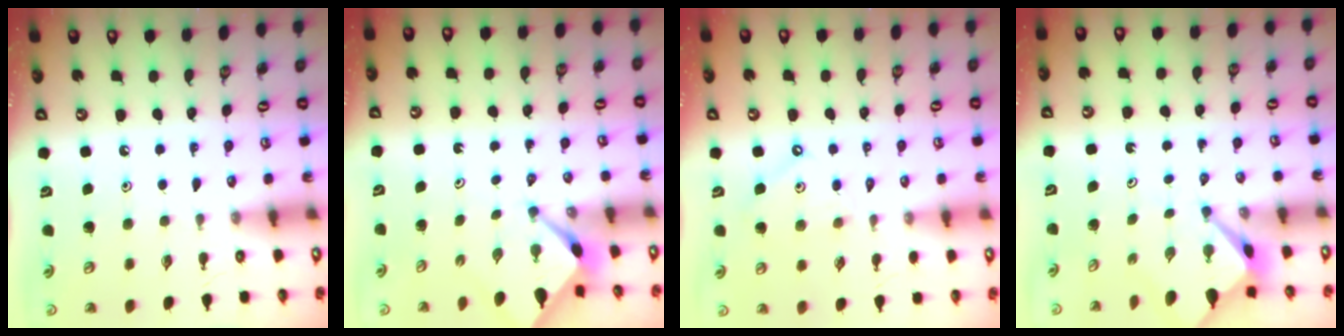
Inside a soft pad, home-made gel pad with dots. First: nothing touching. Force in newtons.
{"total": 2.4, "press": 2.4, "slide": 0.3}
{"total": 6.4, "press": 6.3, "slide": 0.8}
{"total": 3.1, "press": 3.1, "slide": 0.3}